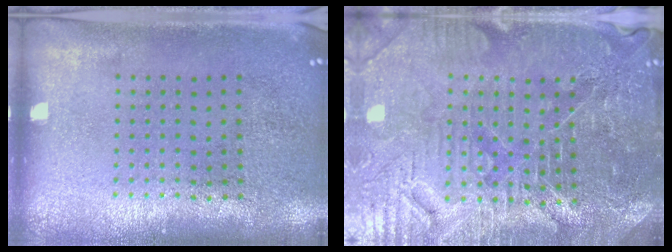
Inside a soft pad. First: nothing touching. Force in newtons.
{"total": 4.6, "press": 4.4, "slide": 1.3}